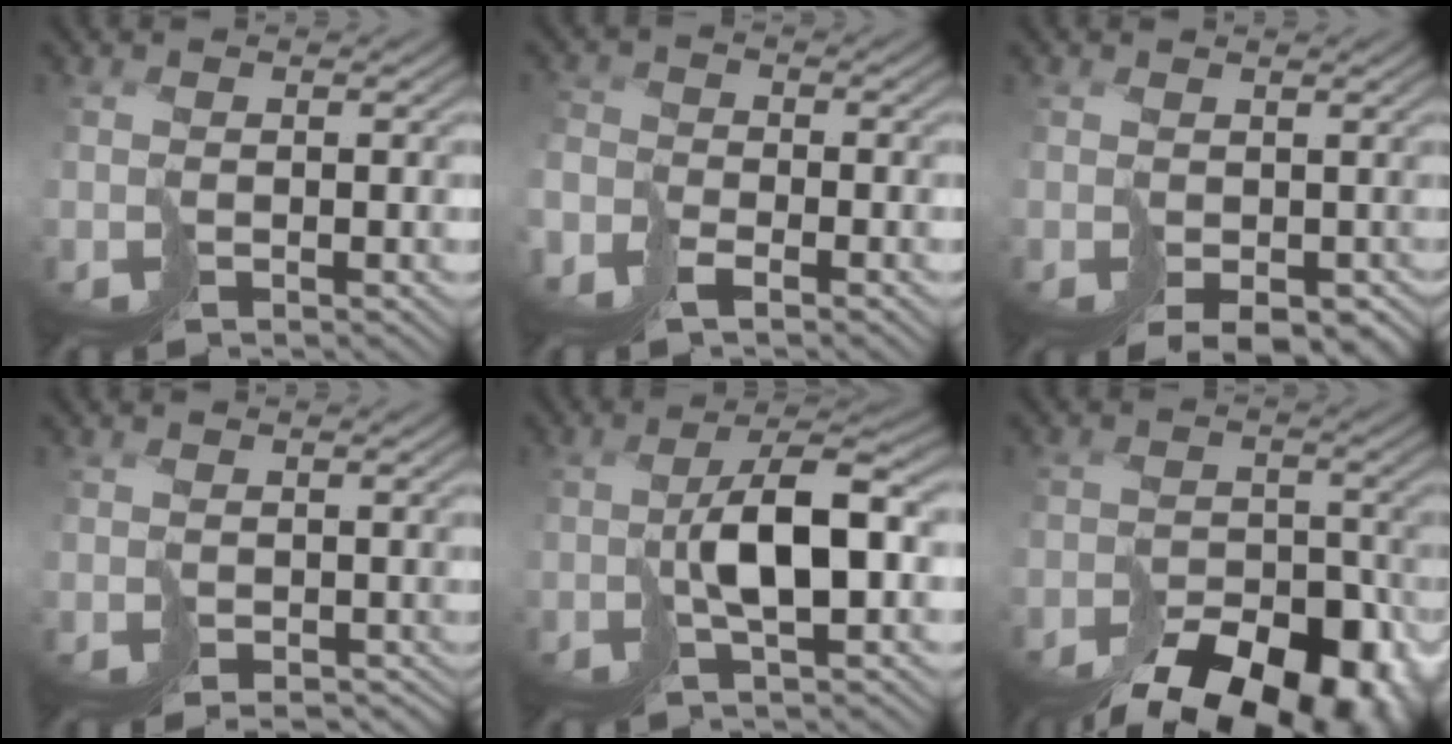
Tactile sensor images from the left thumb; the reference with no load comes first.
{"total": 3.4, "force": [-2.9, 1.3, 1.2], "torque": [-0.025, -0.004, -0.063]}
{"total": 4.4, "force": [-1.2, 3.3, 2.8], "torque": [-0.052, -0.019, 0.000]}
{"total": 1.2, "force": [-0.5, 1.0, 0.5], "torque": [-0.005, -0.007, -0.007]}
{"total": 5.4, "force": [0.1, 1.5, 5.2], "torque": [-0.089, 0.018, 0.006]}
{"total": 15.2, "force": [-12.1, 7.4, 5.6], "torque": [-0.082, -0.047, -0.131]}